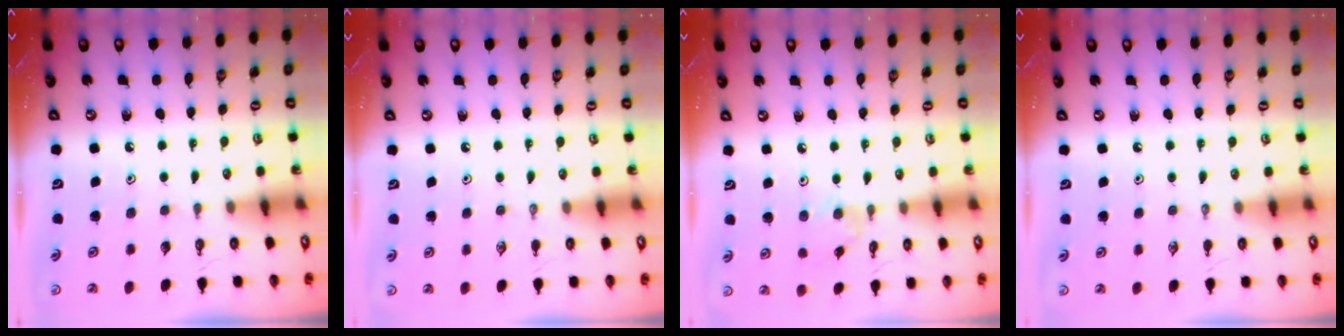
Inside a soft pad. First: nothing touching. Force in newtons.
{"total": 0.0}
{"total": 4.3, "press": 4.2, "slide": 0.6}
{"total": 0.0}